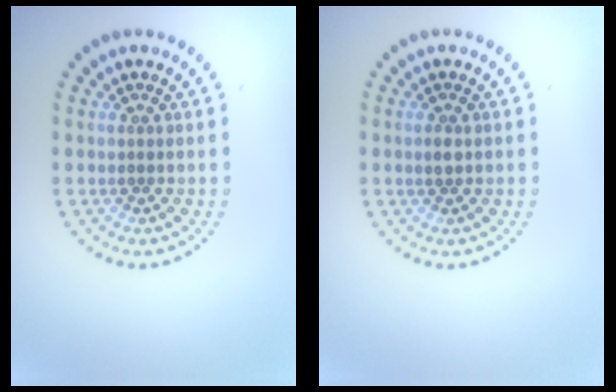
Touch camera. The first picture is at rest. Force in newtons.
{"total": 0.8, "press": 0.8, "slide": 0.1}